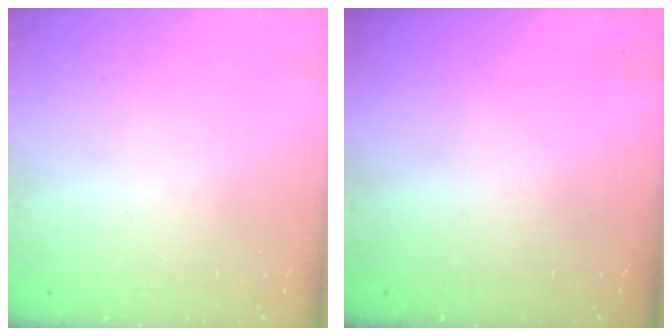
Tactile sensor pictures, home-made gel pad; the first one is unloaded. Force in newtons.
{"total": 0.0}